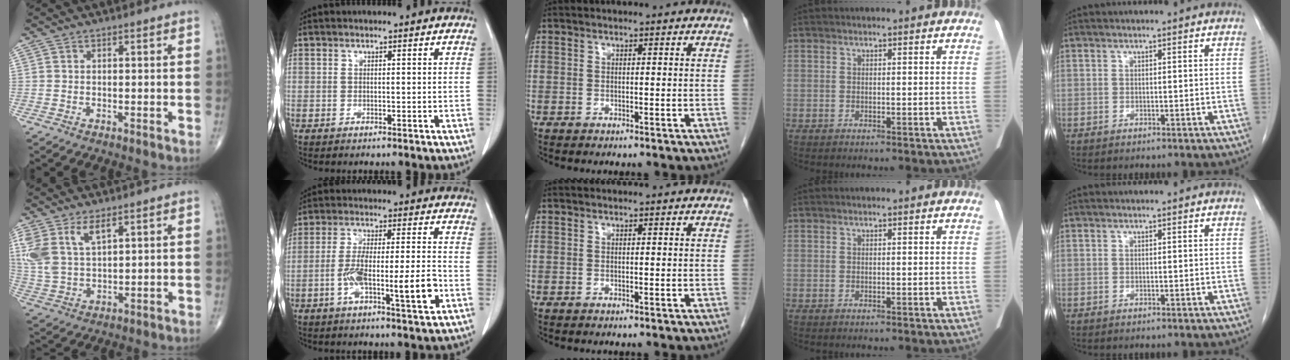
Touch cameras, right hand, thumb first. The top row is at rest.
{"thumb": {"total": 9.5, "force": [4.7, 4.5, 6.8], "torque": [-0.153, -0.009, 0.104]}, "index": {"total": 10.9, "force": [-3.5, 1.1, 10.2], "torque": [-0.178, 0.005, -0.058]}}